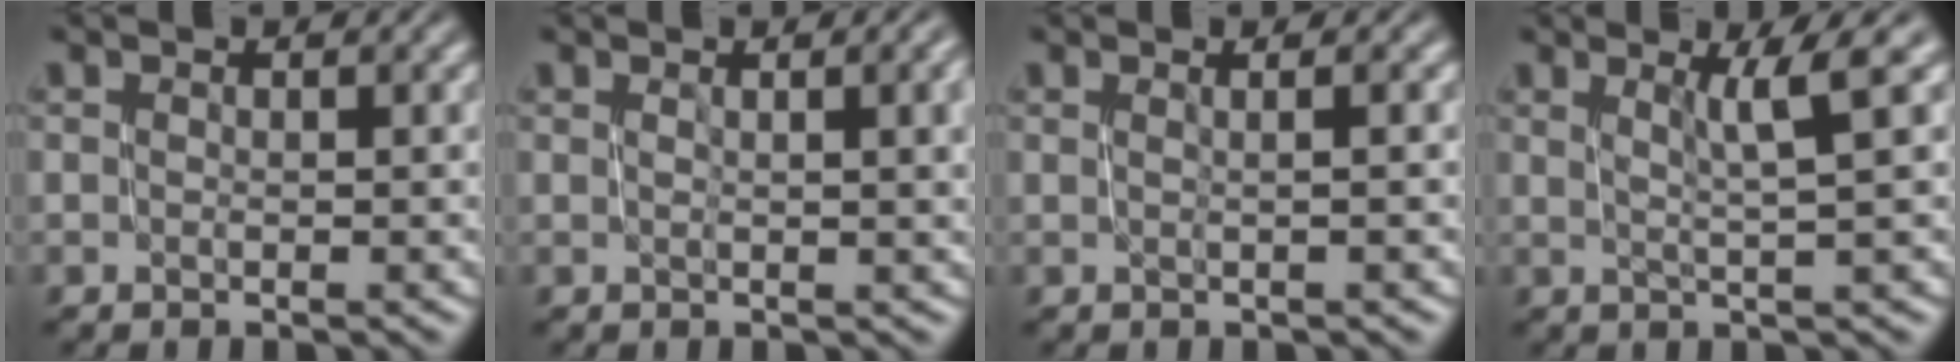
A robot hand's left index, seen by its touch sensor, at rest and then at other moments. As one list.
[{"total": 4.8, "force": [0.8, 1.9, 4.4], "torque": [-0.027, 0.008, 0.007]}, {"total": 1.2, "force": [0.2, 0.5, 1.1], "torque": [-0.012, 0.003, -0.007]}, {"total": 3.0, "force": [1.2, 0.1, 2.7], "torque": [-0.045, 0.001, 0.023]}]